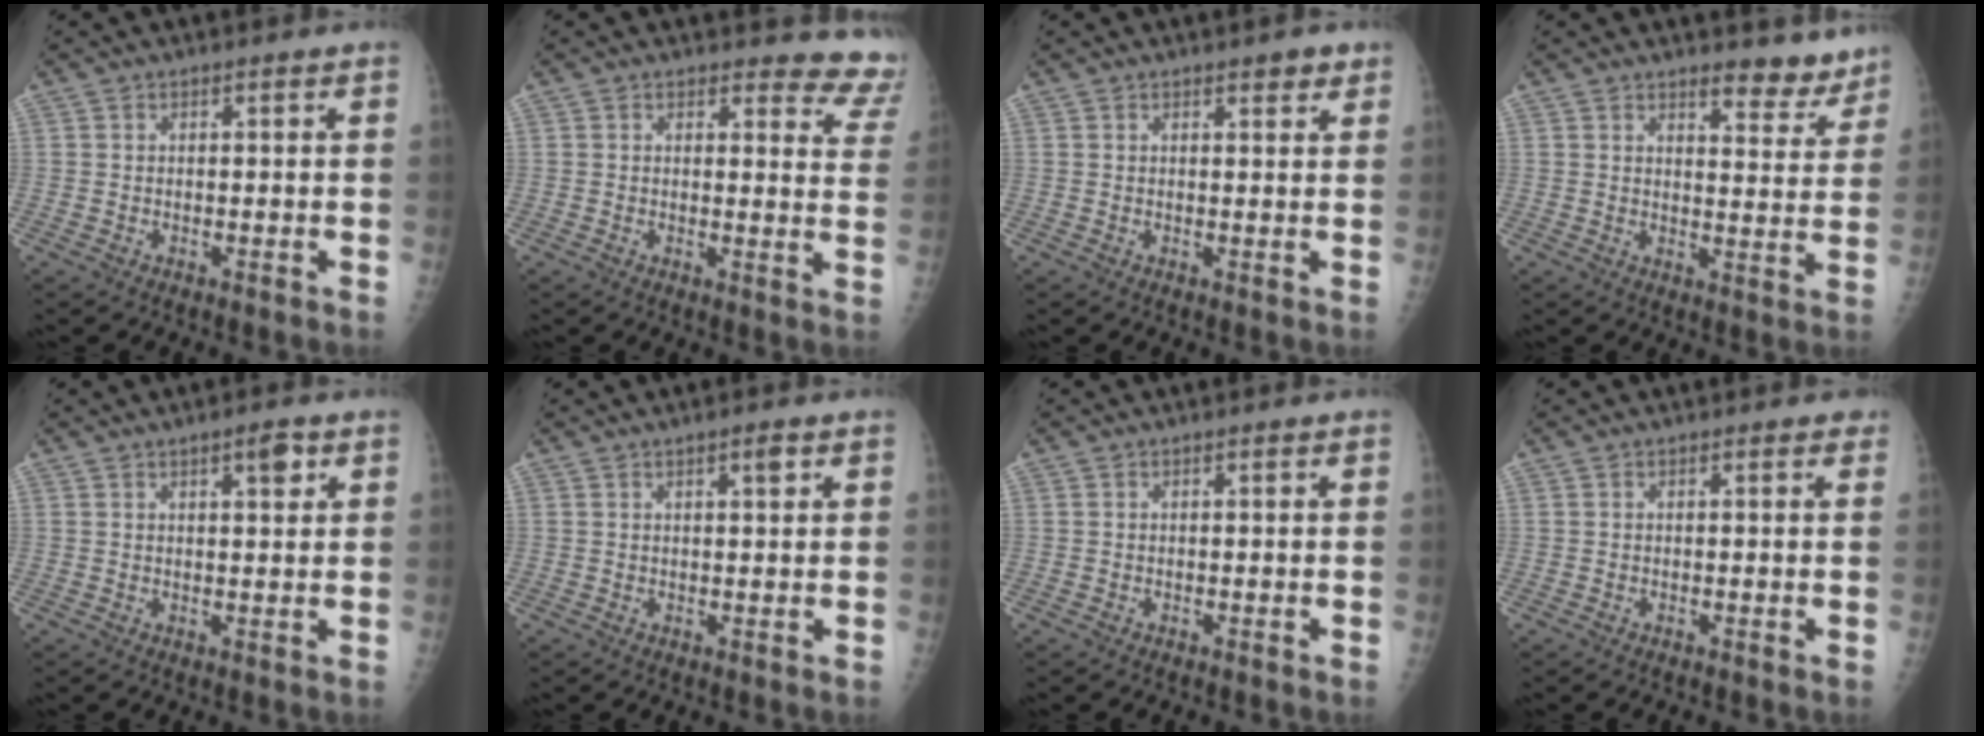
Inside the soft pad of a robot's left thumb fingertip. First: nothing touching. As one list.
[{"total": 8.7, "force": [8.4, 2.1, -0.6], "torque": [0.057, -0.085, 0.053]}, {"total": 2.2, "force": [1.6, 0.9, 1.2], "torque": [-0.005, -0.007, 0.017]}, {"total": 6.7, "force": [5.8, 2.6, 2.4], "torque": [0.002, -0.044, 0.070]}, {"total": 3.6, "force": [1.9, 1.2, 2.8], "torque": [-0.031, -0.007, 0.026]}, {"total": 2.1, "force": [1.2, 0.6, 1.7], "torque": [-0.021, -0.004, 0.016]}, {"total": 0.0}, {"total": 0.6, "force": [0.4, 0.4, 0.2], "torque": [0.002, -0.001, -0.001]}]